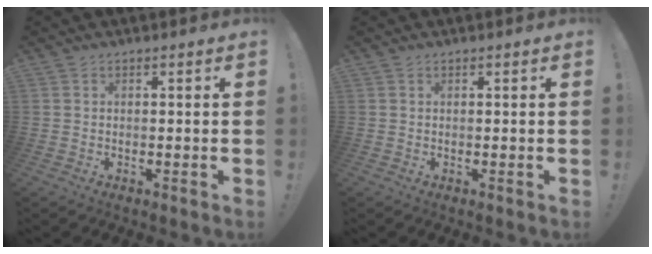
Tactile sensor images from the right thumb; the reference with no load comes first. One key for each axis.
{"total": 0.0}